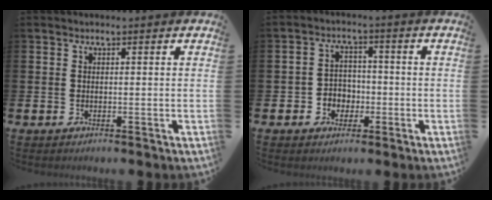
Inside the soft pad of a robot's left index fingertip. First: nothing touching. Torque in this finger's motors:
{"motor_torque": [0.54, 0.05, 0.02, 0.07]}